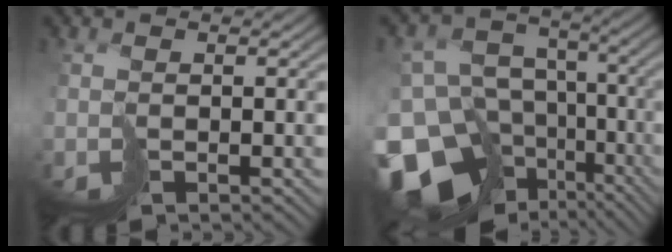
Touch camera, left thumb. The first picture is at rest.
{"total": 19.2, "force": [-11.2, 13.2, 8.2], "torque": [-0.196, -0.030, -0.154]}